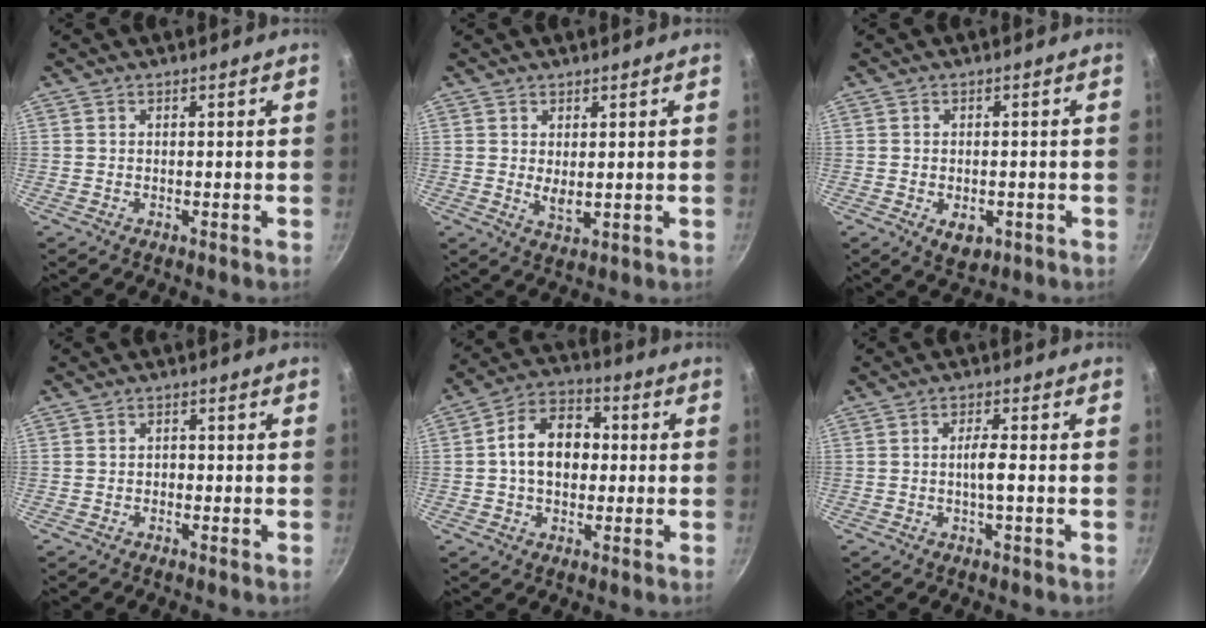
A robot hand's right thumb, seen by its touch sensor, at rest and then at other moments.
{"total": 3.2, "force": [0.8, 1.4, 2.7], "torque": [-0.046, -0.016, 0.018]}
{"total": 4.6, "force": [-1.5, 3.0, 3.1], "torque": [-0.037, 0.000, -0.013]}
{"total": 1.2, "force": [-0.5, 1.0, 0.5], "torque": [-0.005, 0.005, -0.008]}
{"total": 11.8, "force": [0.4, 8.5, 8.2], "torque": [-0.100, 0.029, -0.010]}
{"total": 3.2, "force": [-0.6, 0.3, 3.1], "torque": [-0.064, 0.010, -0.014]}